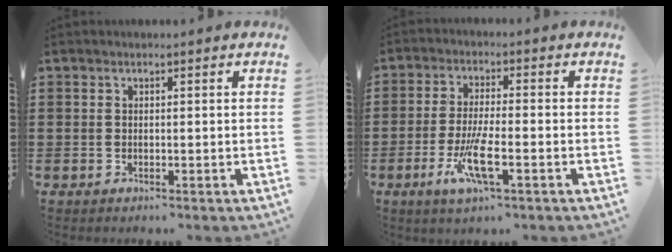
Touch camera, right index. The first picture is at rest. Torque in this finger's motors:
{"motor_torque": [1.96, 0.18, 0.73, 0.16]}